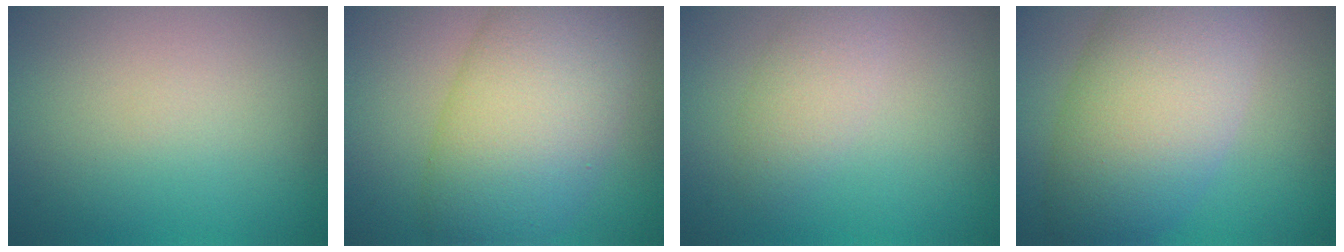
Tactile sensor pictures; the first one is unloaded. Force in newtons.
{"total": 10.4, "press": 10.4, "slide": 0.2}
{"total": 2.3, "press": 2.3, "slide": 0.1}
{"total": 9.6, "press": 9.6, "slide": 0.5}